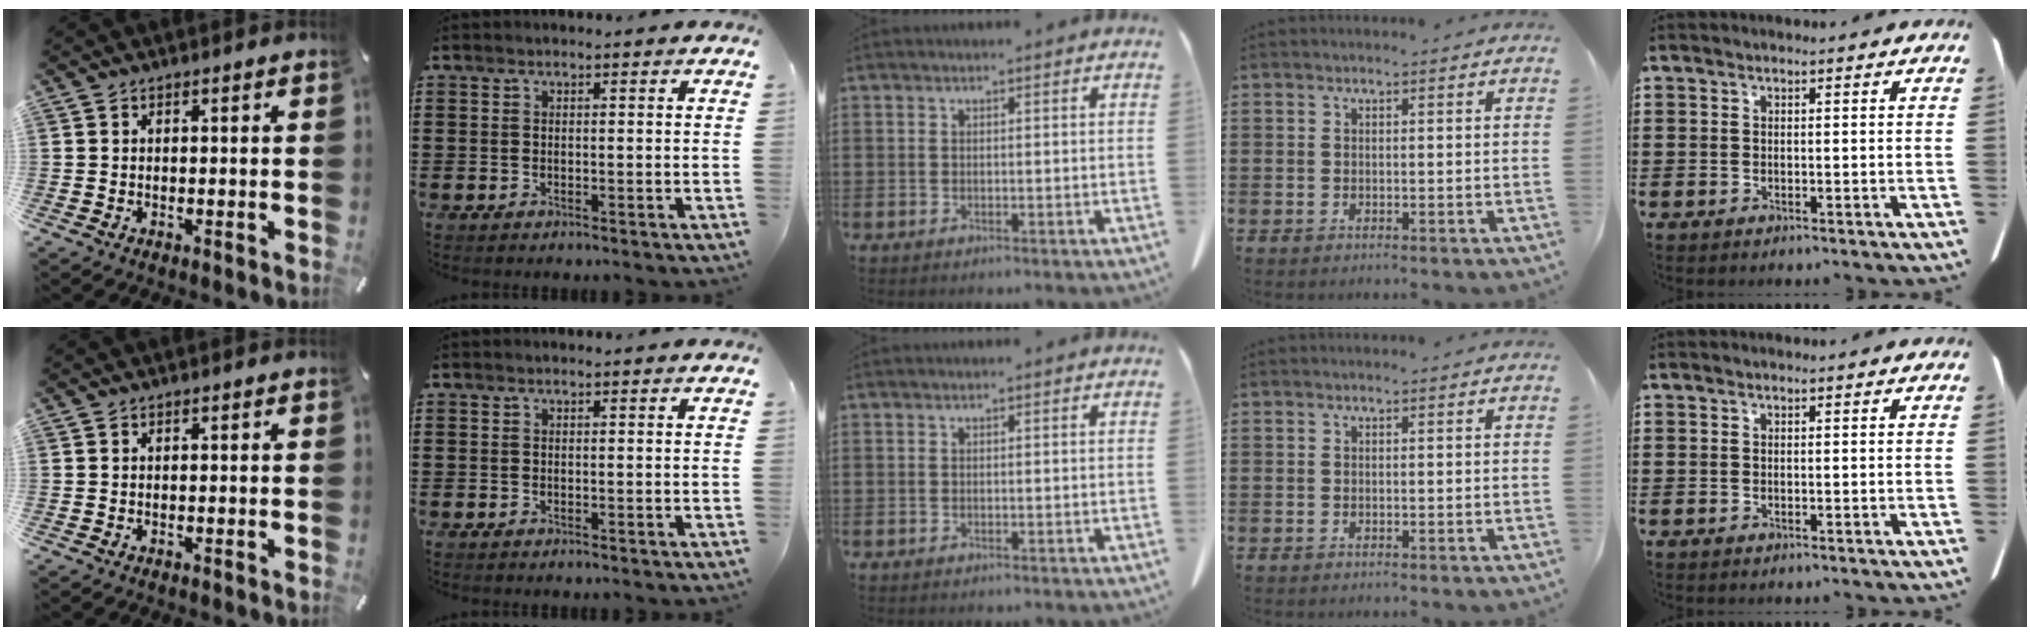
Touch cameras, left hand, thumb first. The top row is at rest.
{}